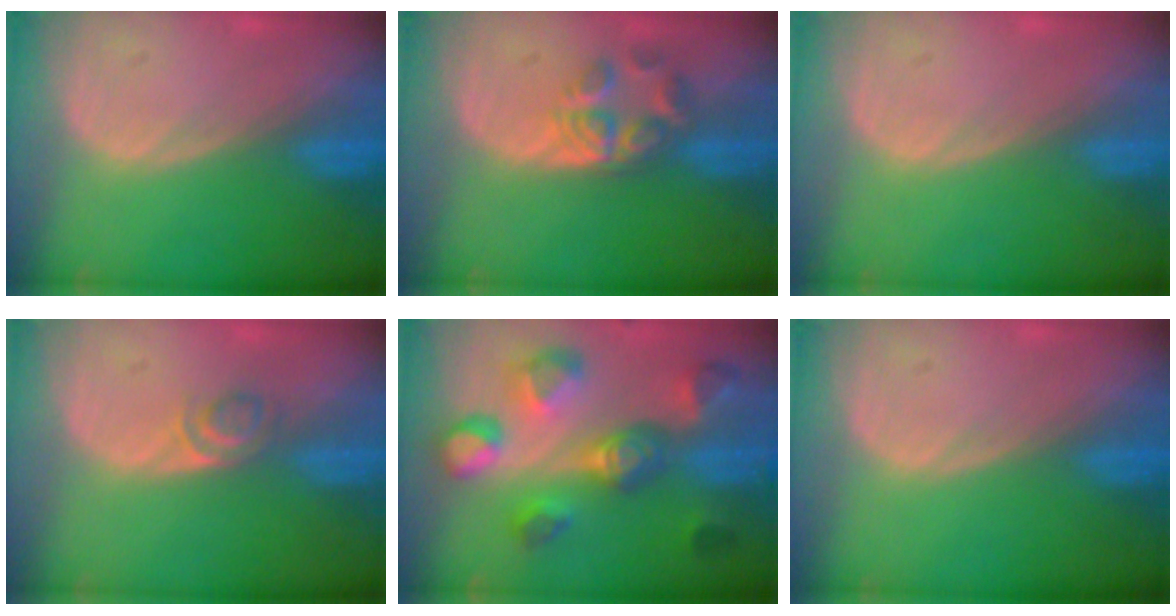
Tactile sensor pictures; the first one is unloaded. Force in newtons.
{"total": 5.7, "press": 4.7, "slide": 3.2}
{"total": 0.0}
{"total": 2.5, "press": 2.4, "slide": 0.8}
{"total": 10.7, "press": 10.0, "slide": 3.7}
{"total": 0.0}